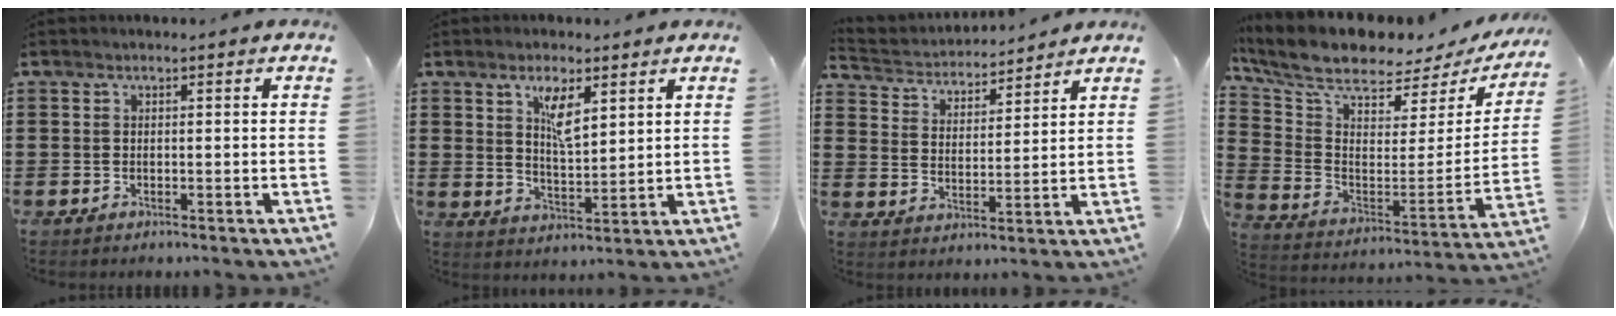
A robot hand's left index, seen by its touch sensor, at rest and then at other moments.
{"total": 5.7, "force": [3.2, 2.0, 4.3], "torque": [-0.077, -0.001, 0.052]}
{"total": 3.7, "force": [3.6, 0.8, -0.2], "torque": [-0.020, -0.024, 0.059]}
{"total": 8.0, "force": [6.8, 1.7, 4.0], "torque": [-0.111, -0.060, 0.116]}